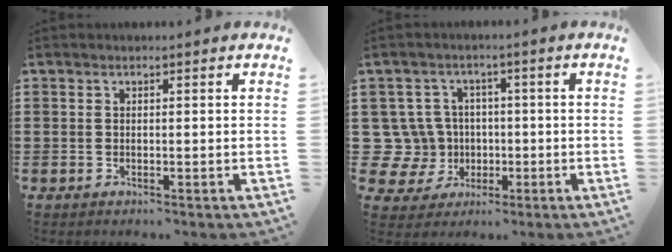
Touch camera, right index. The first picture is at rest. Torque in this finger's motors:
{"motor_torque": [0.21, 1.93, 0.06, -0.08]}